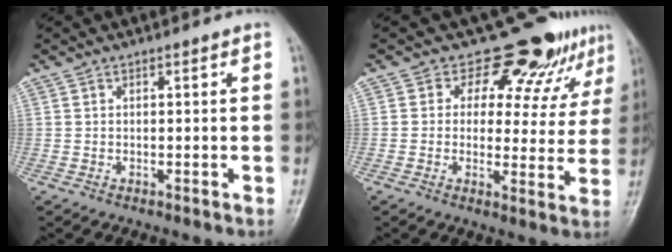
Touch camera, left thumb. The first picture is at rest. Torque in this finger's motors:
{"motor_torque": [-0.07, 0.19, -0.13, -0.17, 0.07]}